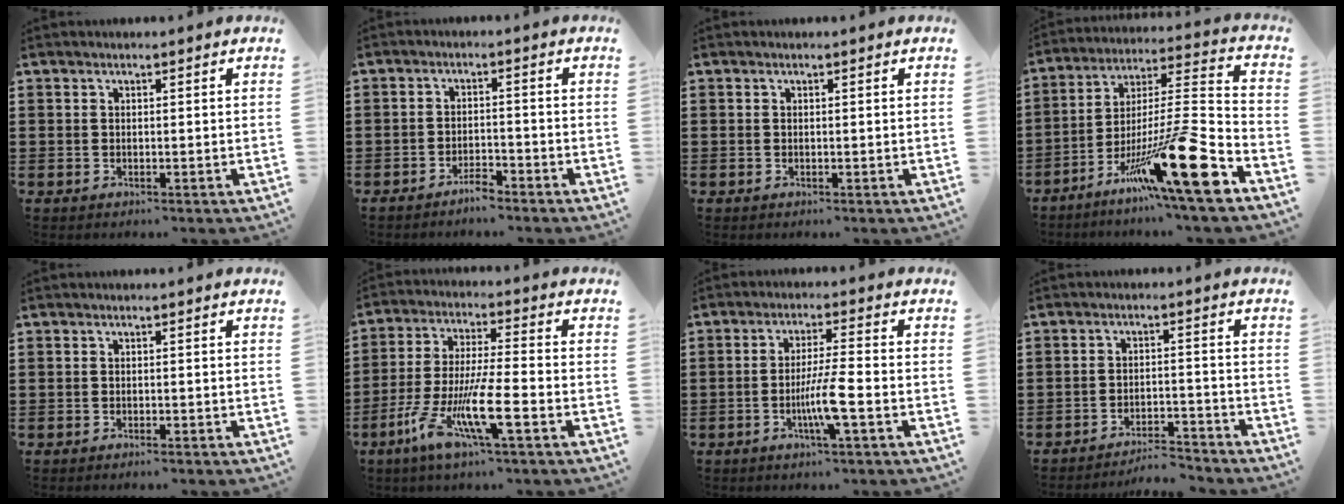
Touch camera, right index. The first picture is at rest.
{"total": 2.7, "force": [-2.6, 0.5, 0.6], "torque": [-0.017, 0.004, -0.052]}
{"total": 0.0}
{"total": 19.7, "force": [-11.6, 1.5, 15.9], "torque": [-0.264, 0.014, -0.198]}
{"total": 0.6, "force": [-0.6, 0.0, 0.2], "torque": [-0.007, -0.003, -0.012]}
{"total": 12.0, "force": [-5.7, 1.6, 10.5], "torque": [-0.221, -0.009, -0.109]}
{"total": 6.6, "force": [-2.3, 0.0, 6.2], "torque": [-0.116, -0.013, -0.045]}
{"total": 4.3, "force": [-4.2, 0.2, 1.0], "torque": [-0.023, 0.001, -0.087]}